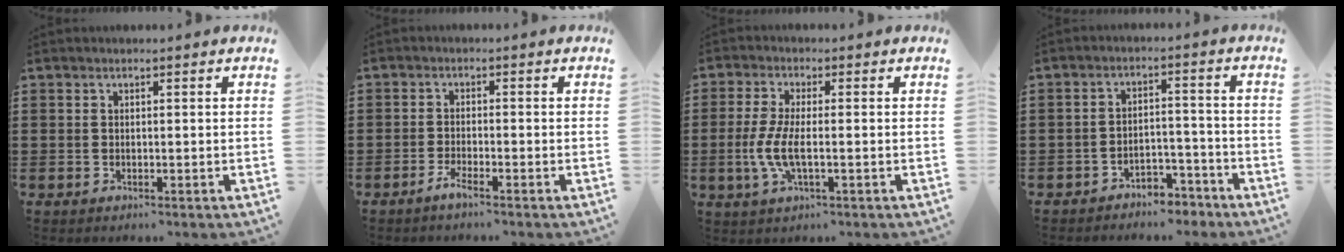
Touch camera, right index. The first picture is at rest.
{"total": 1.8, "force": [-1.5, -0.1, 1.1], "torque": [-0.026, -0.004, -0.029]}
{"total": 5.9, "force": [-1.2, 1.7, 5.5], "torque": [-0.130, -0.012, -0.030]}
{"total": 3.8, "force": [-3.6, 1.1, 0.7], "torque": [-0.015, 0.011, -0.072]}